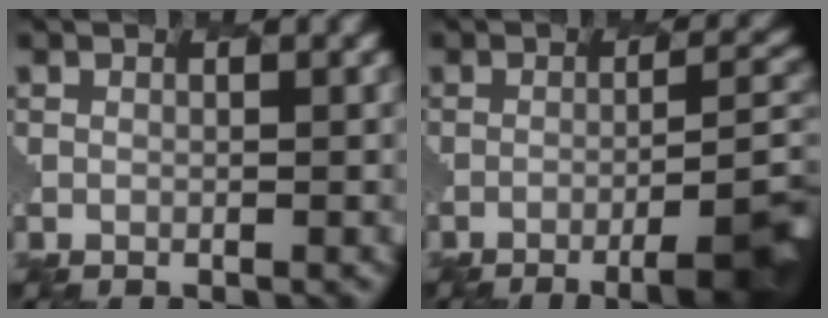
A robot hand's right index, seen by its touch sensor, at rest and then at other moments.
{"total": 8.3, "force": [-4.1, 2.0, 6.9], "torque": [-0.096, -0.006, -0.049]}